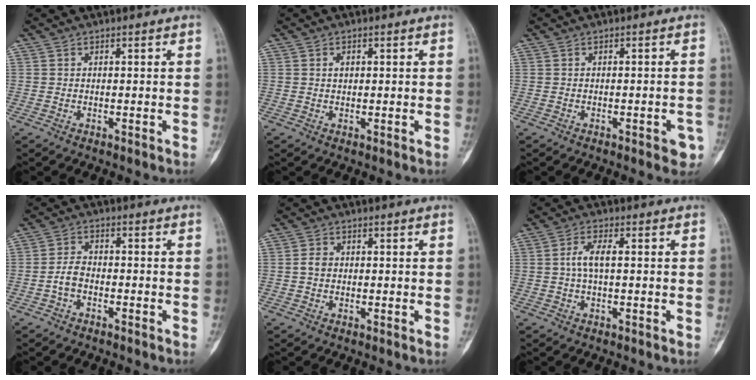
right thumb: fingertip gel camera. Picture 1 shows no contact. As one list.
[{"total": 1.2, "force": [0.3, 0.9, 0.8], "torque": [-0.008, 0.001, 0.005]}, {"total": 3.3, "force": [-1.6, 1.3, 2.6], "torque": [-0.020, 0.010, -0.015]}, {"total": 3.3, "force": [-1.5, 2.0, 2.2], "torque": [-0.042, 0.019, -0.034]}, {"total": 1.8, "force": [-0.1, 1.5, 1.1], "torque": [-0.018, 0.004, -0.005]}, {"total": 3.9, "force": [0.2, 1.4, 3.6], "torque": [-0.083, 0.009, 0.001]}]